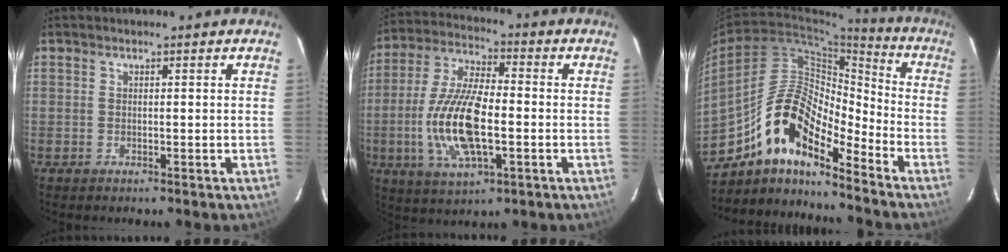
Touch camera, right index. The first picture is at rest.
{"total": 15.8, "force": [-3.1, 6.0, 14.3], "torque": [-0.298, -0.004, -0.059]}
{"total": 14.9, "force": [-10.9, 4.8, 9.0], "torque": [-0.156, 0.020, -0.210]}